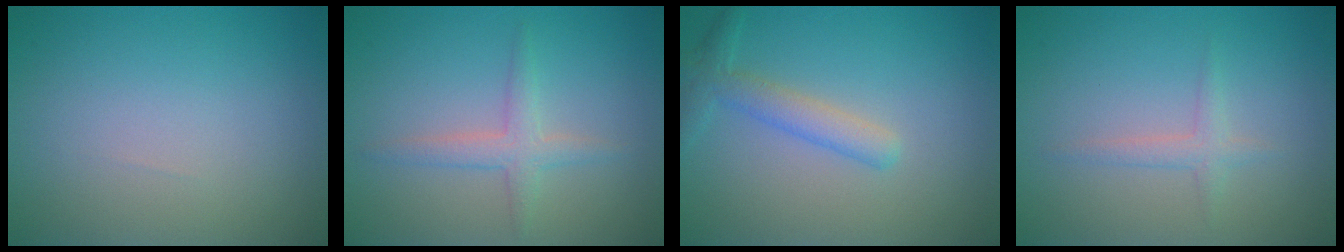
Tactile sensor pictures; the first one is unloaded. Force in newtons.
{"total": 2.2, "press": 2.2, "slide": 0.1}
{"total": 2.6, "press": 2.6, "slide": 0.1}
{"total": 1.3, "press": 1.3, "slide": 0.1}